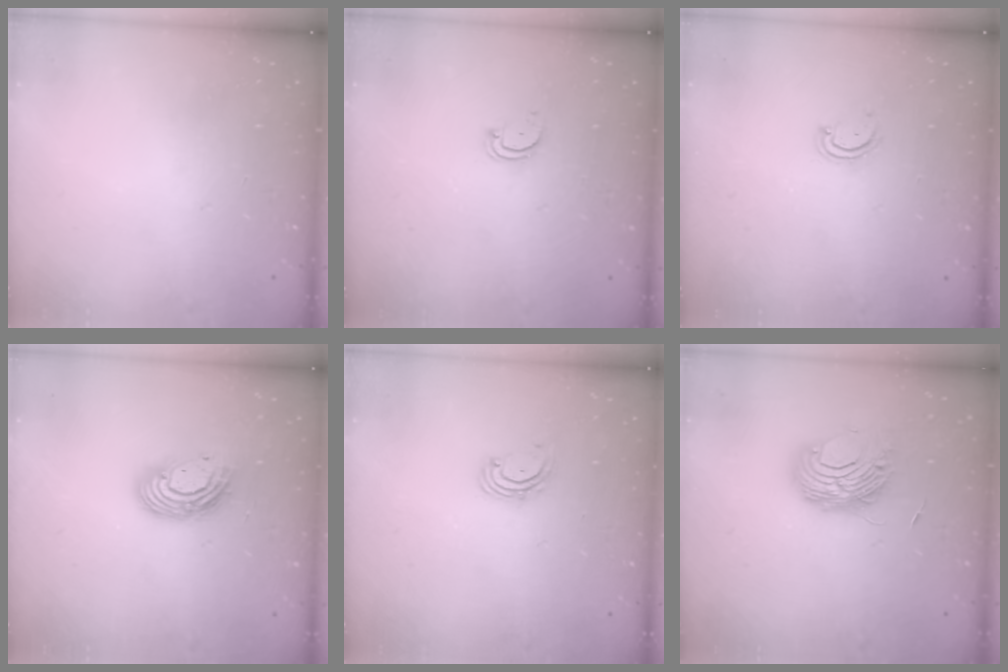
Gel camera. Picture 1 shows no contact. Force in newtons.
{"total": 2.4, "press": 2.4, "slide": 0.2}
{"total": 3.8, "press": 3.8, "slide": 0.2}
{"total": 11.3, "press": 11.2, "slide": 0.9}
{"total": 2.0, "press": 2.0, "slide": 0.4}
{"total": 9.2, "press": 9.2, "slide": 0.5}